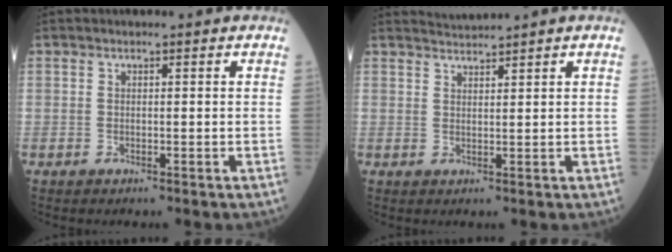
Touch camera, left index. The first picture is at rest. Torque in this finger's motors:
{"motor_torque": [-0.19, -0.33, -0.04, 0.01]}